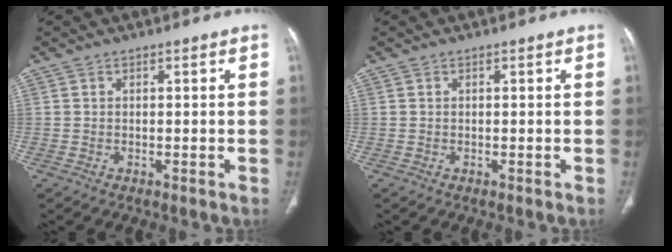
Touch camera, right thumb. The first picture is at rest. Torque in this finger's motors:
{"motor_torque": [-0.01, 0.00, -0.04, 0.01, 0.02]}